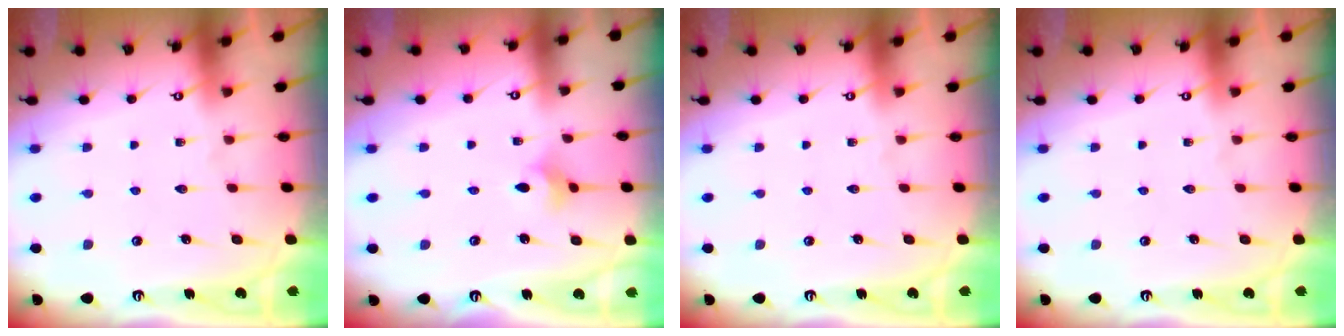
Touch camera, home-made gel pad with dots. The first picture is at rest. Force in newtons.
{"total": 3.5, "press": 3.4, "slide": 0.8}
{"total": 0.0}
{"total": 0.0}